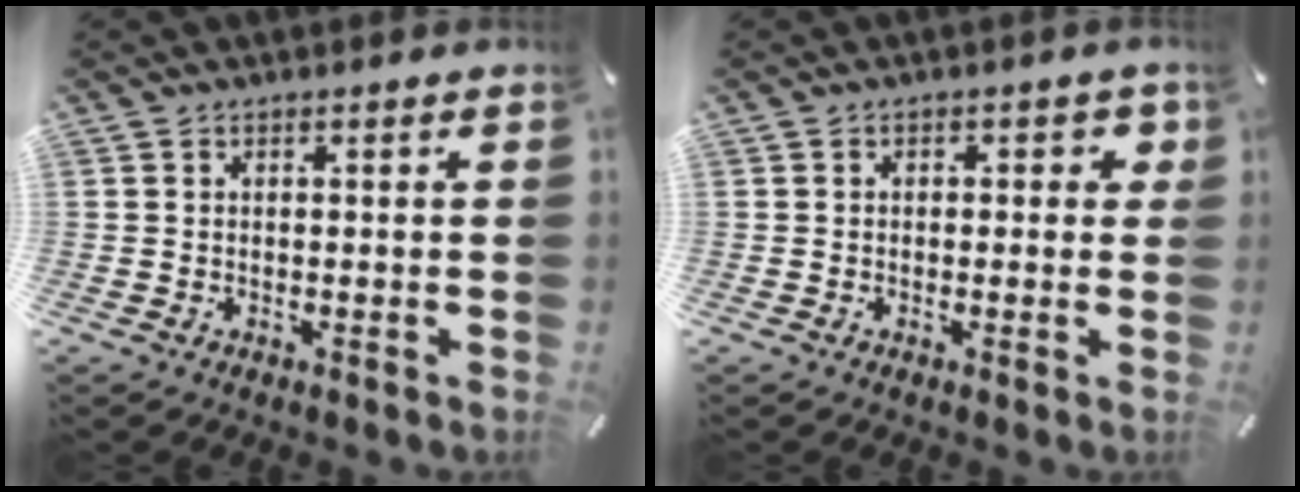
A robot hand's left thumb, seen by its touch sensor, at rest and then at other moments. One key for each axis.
{"total": 2.3, "fx": -0.1, "fy": 1.5, "fz": 1.7, "tx": -0.017, "ty": 0.005, "tz": -0.008}